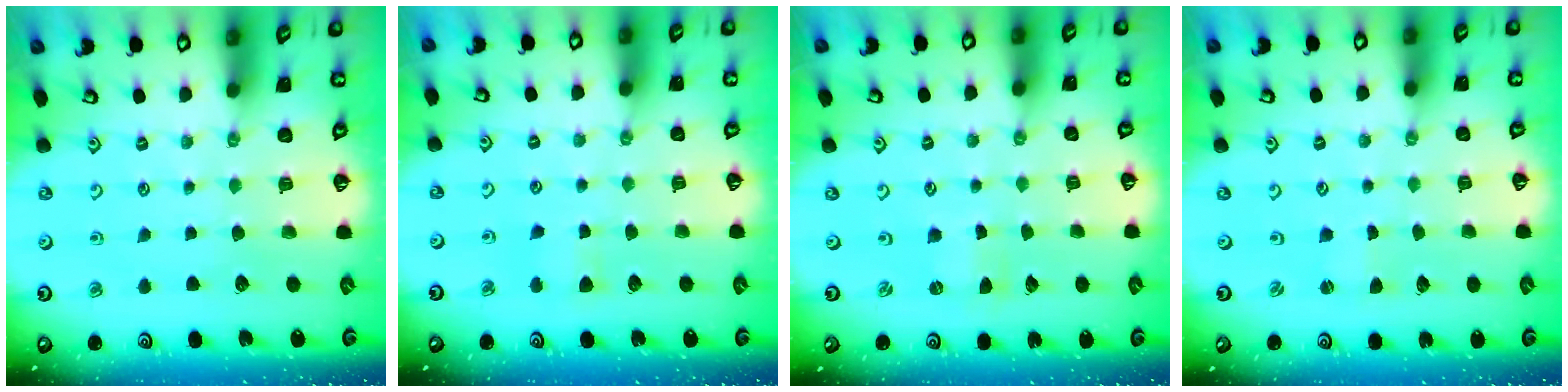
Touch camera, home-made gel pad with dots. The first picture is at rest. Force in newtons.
{"total": 3.8, "press": 3.8, "slide": 0.5}
{"total": 0.0}
{"total": 0.0}